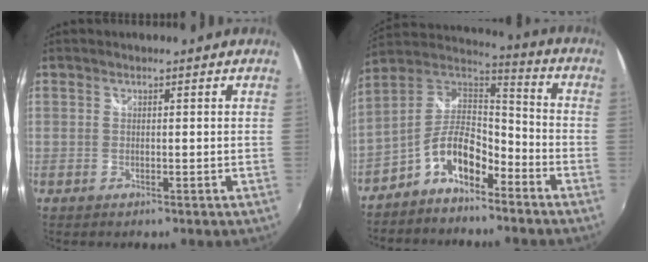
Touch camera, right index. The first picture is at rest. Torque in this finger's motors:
{"motor_torque": [0.55, -0.30, 0.26, 0.05]}